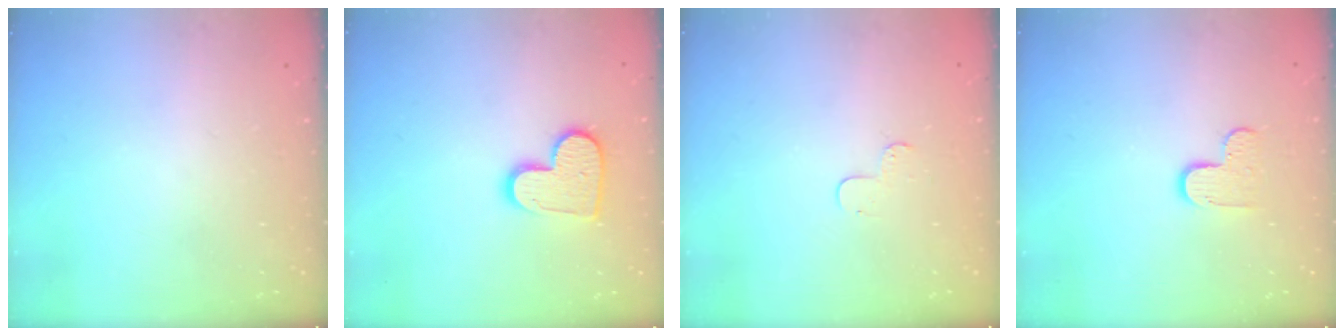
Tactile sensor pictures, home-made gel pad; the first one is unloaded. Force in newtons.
{"total": 11.1, "press": 11.1, "slide": 0.4}
{"total": 3.8, "press": 3.8, "slide": 0.5}
{"total": 5.8, "press": 5.8, "slide": 0.4}